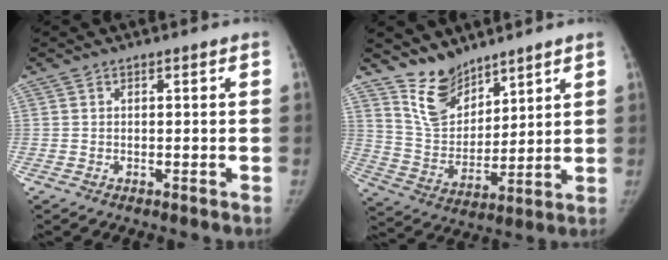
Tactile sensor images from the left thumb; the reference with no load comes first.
{"total": 9.1, "force": [7.5, 4.6, 2.5], "torque": [-0.016, -0.063, 0.158]}